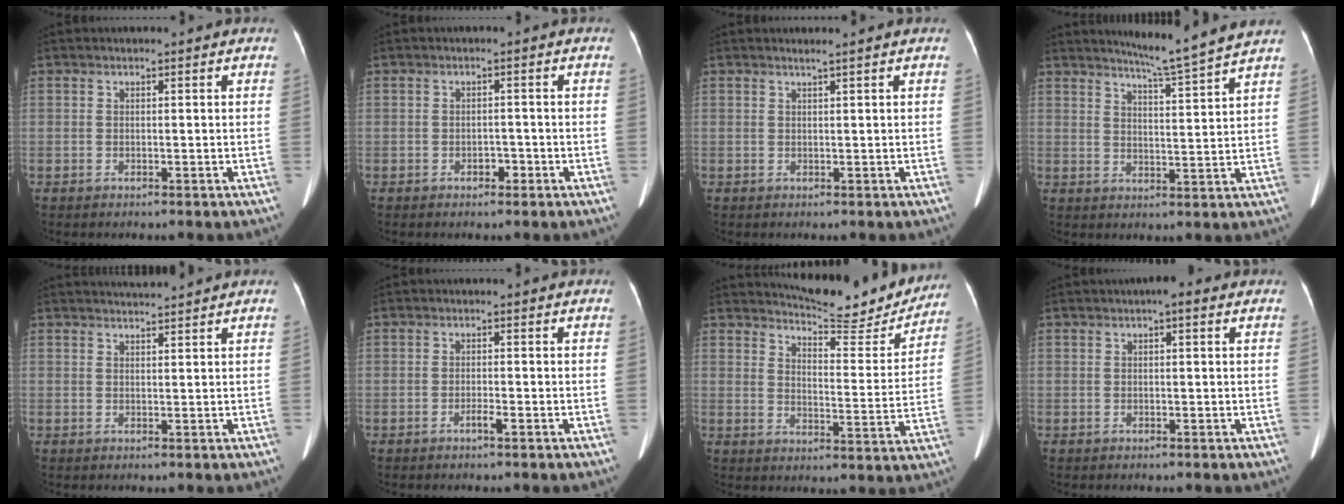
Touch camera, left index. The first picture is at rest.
{"total": 1.6, "force": [-1.0, 0.9, 0.8], "torque": [-0.011, 0.004, -0.013]}
{"total": 0.6, "force": [0.5, -0.2, 0.3], "torque": [-0.015, -0.007, 0.017]}
{"total": 8.4, "force": [7.6, -2.0, 3.0], "torque": [-0.054, -0.016, 0.111]}
{"total": 2.8, "force": [2.6, -0.7, 0.3], "torque": [-0.005, 0.011, 0.049]}
{"total": 1.2, "force": [-0.8, 0.0, 0.9], "torque": [-0.021, -0.001, -0.014]}
{"total": 14.6, "force": [14.0, 2.1, 3.4], "torque": [-0.048, -0.037, 0.174]}
{"total": 2.1, "force": [1.0, 0.6, 1.8], "torque": [-0.027, 0.011, 0.009]}